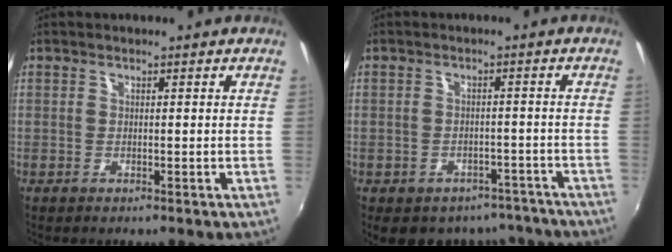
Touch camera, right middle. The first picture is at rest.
{"total": 11.5, "force": [-8.6, 6.6, 3.7], "torque": [-0.080, 0.008, -0.092]}